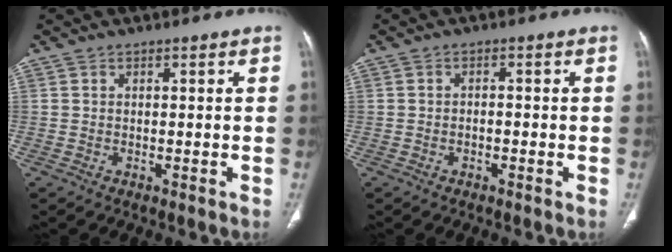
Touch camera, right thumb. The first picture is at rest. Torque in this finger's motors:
{"motor_torque": [-0.34, 0.11, -0.14, -0.12, -0.06]}